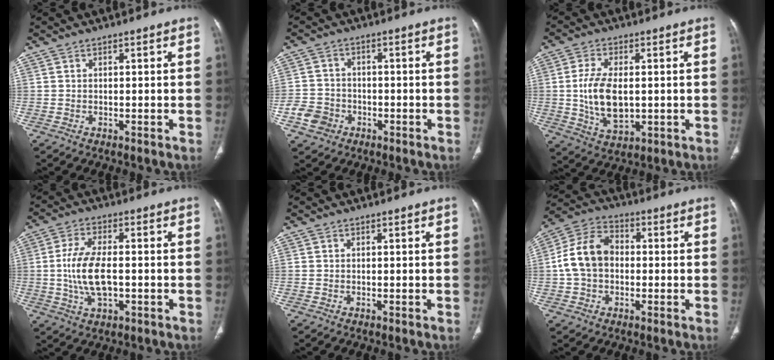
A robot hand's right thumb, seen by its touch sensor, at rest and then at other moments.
{"total": 5.6, "force": [-2.5, 4.7, 1.6], "torque": [-0.017, 0.019, -0.042]}
{"total": 10.7, "force": [0.0, 5.9, 9.0], "torque": [-0.169, -0.010, 0.009]}
{"total": 9.8, "force": [-0.8, 4.9, 8.4], "torque": [-0.171, 0.005, -0.015]}
{"total": 0.0}
{"total": 10.8, "force": [-0.2, 8.0, 7.2], "torque": [-0.129, 0.032, -0.016]}